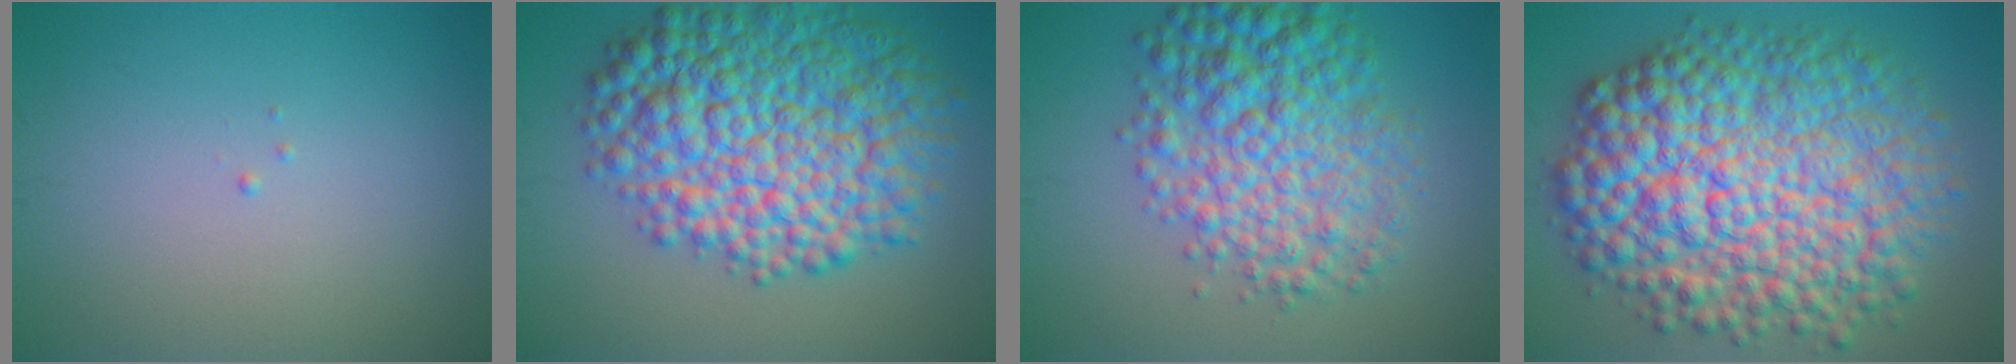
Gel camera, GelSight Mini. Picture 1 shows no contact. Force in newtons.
{"total": 12.3, "press": 12.3, "slide": 0.1}
{"total": 7.9, "press": 7.9, "slide": 0.1}
{"total": 14.5, "press": 14.5, "slide": 0.1}